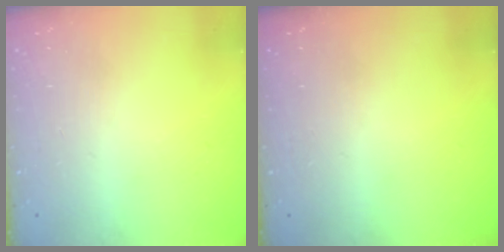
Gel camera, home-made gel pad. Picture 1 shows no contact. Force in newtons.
{"total": 0.0}